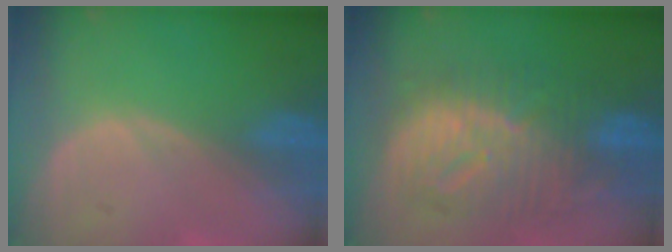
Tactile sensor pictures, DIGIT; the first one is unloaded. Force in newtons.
{"total": 12.3, "press": 12.2, "slide": 1.3}